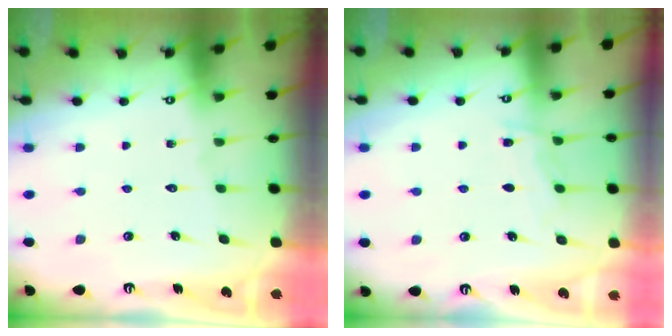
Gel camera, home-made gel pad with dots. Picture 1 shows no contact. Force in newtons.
{"total": 6.8, "press": 6.8, "slide": 0.5}